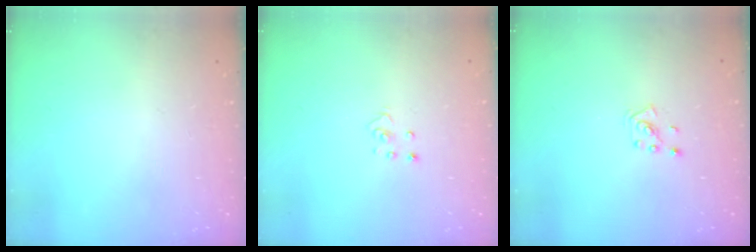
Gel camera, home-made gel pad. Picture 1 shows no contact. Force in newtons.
{"total": 2.3, "press": 2.3, "slide": 0.2}
{"total": 2.1, "press": 2.0, "slide": 0.3}